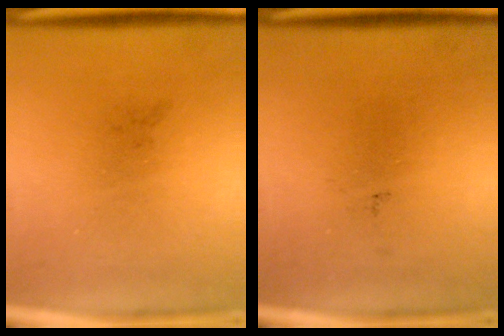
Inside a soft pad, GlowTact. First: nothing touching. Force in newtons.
{"total": 0.0}